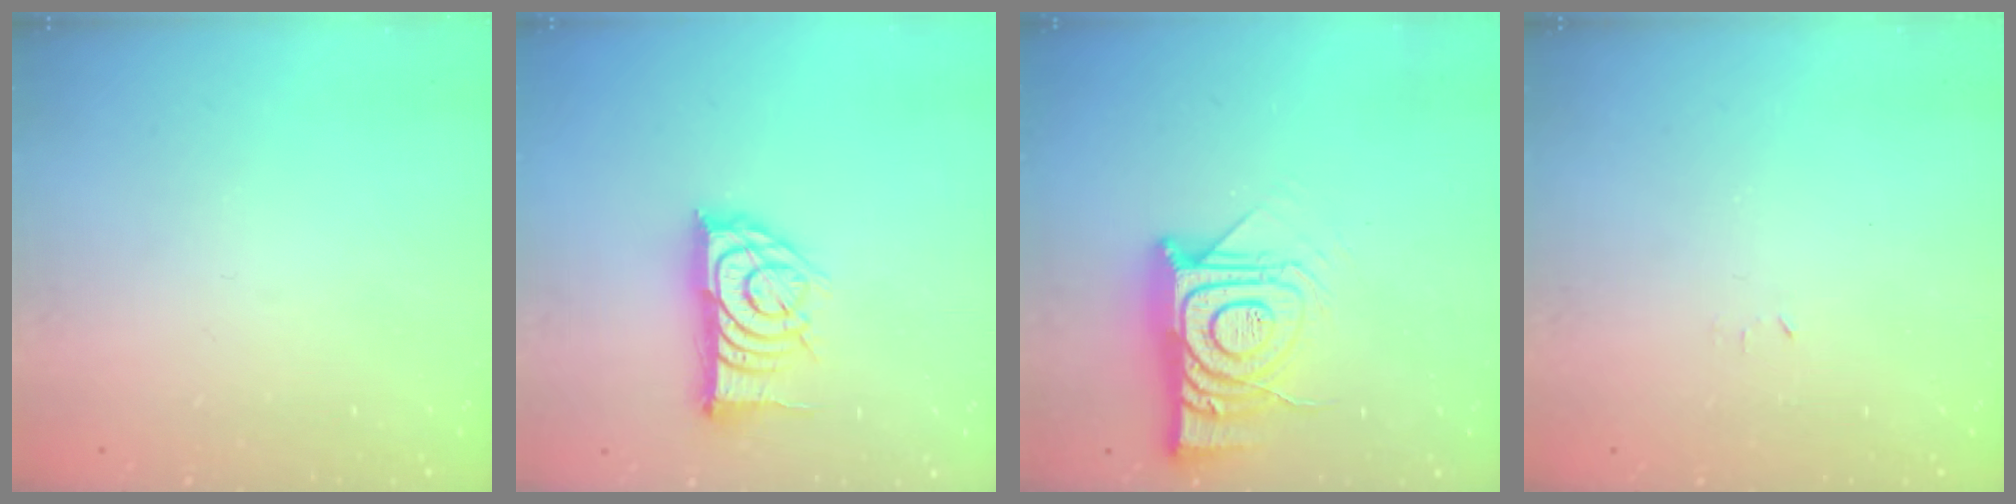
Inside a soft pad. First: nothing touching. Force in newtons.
{"total": 15.6, "press": 15.6, "slide": 0.3}
{"total": 16.1, "press": 16.1, "slide": 1.3}
{"total": 2.4, "press": 2.4, "slide": 0.4}